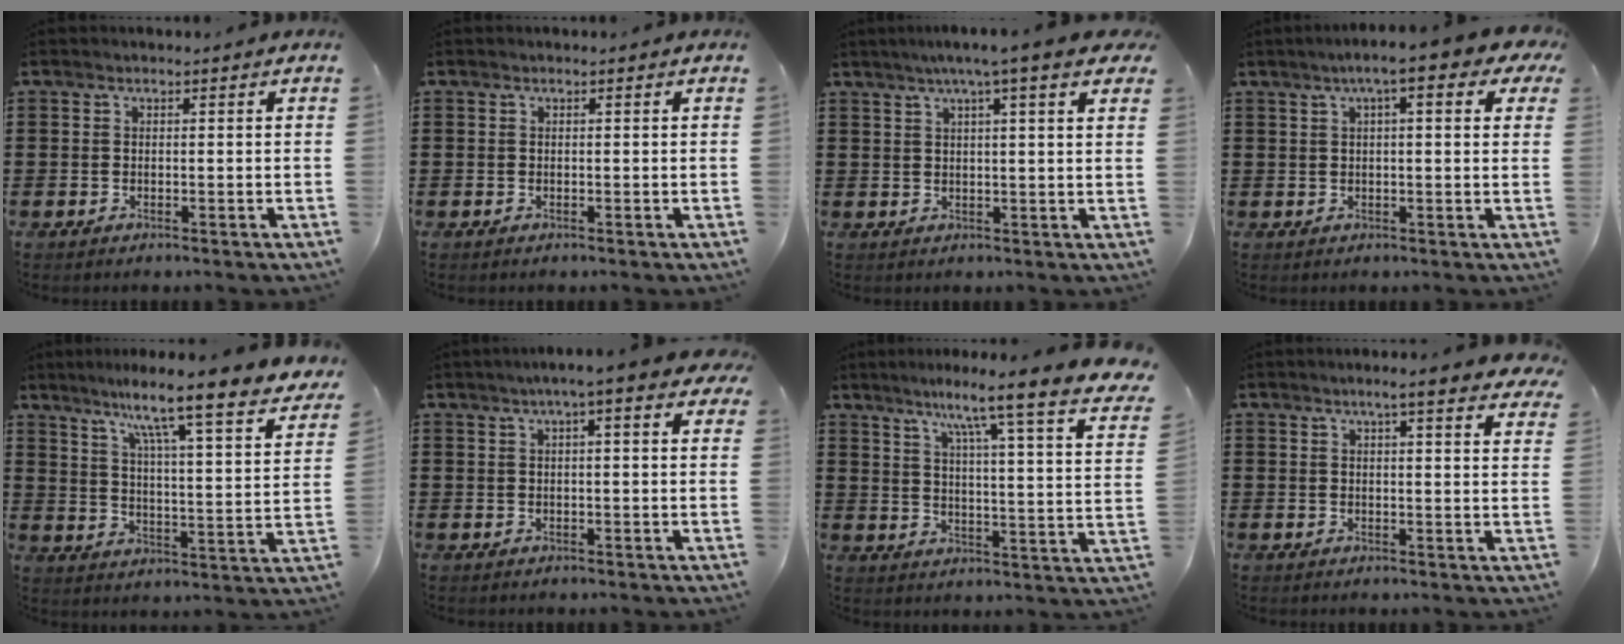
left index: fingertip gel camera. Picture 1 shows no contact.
{"total": 0.0}
{"total": 5.9, "force": [3.6, 0.1, 4.7], "torque": [-0.090, -0.002, 0.058]}
{"total": 6.3, "force": [3.2, 0.8, 5.3], "torque": [-0.092, 0.005, 0.049]}
{"total": 9.5, "force": [7.9, -0.7, 5.3], "torque": [-0.109, -0.072, 0.119]}
{"total": 4.7, "force": [2.4, 0.2, 4.1], "torque": [-0.075, 0.004, 0.038]}
{"total": 8.0, "force": [6.5, -1.8, 4.2], "torque": [-0.094, -0.061, 0.094]}
{"total": 4.6, "force": [3.7, -0.1, 2.9], "torque": [-0.058, -0.007, 0.062]}